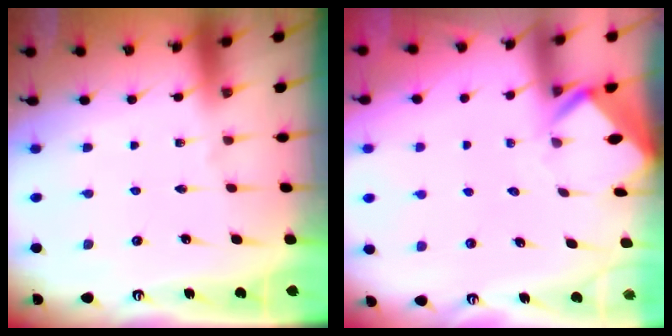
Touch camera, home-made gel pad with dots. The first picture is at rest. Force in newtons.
{"total": 3.0, "press": 3.0, "slide": 0.2}